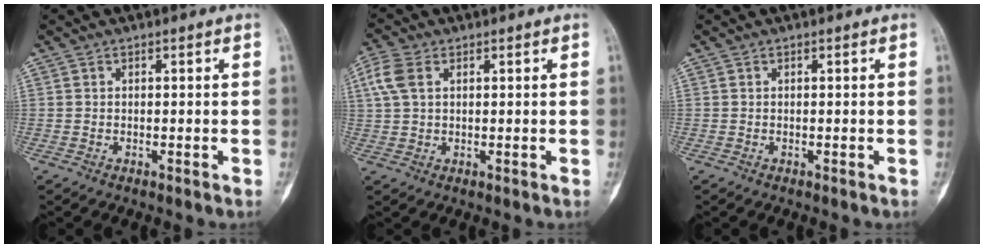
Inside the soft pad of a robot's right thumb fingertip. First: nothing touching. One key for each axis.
{"total": 5.5, "fx": 1.9, "fy": 3.4, "fz": 3.9, "tx": -0.097, "ty": 0.010, "tz": 0.037}
{"total": 0.0}